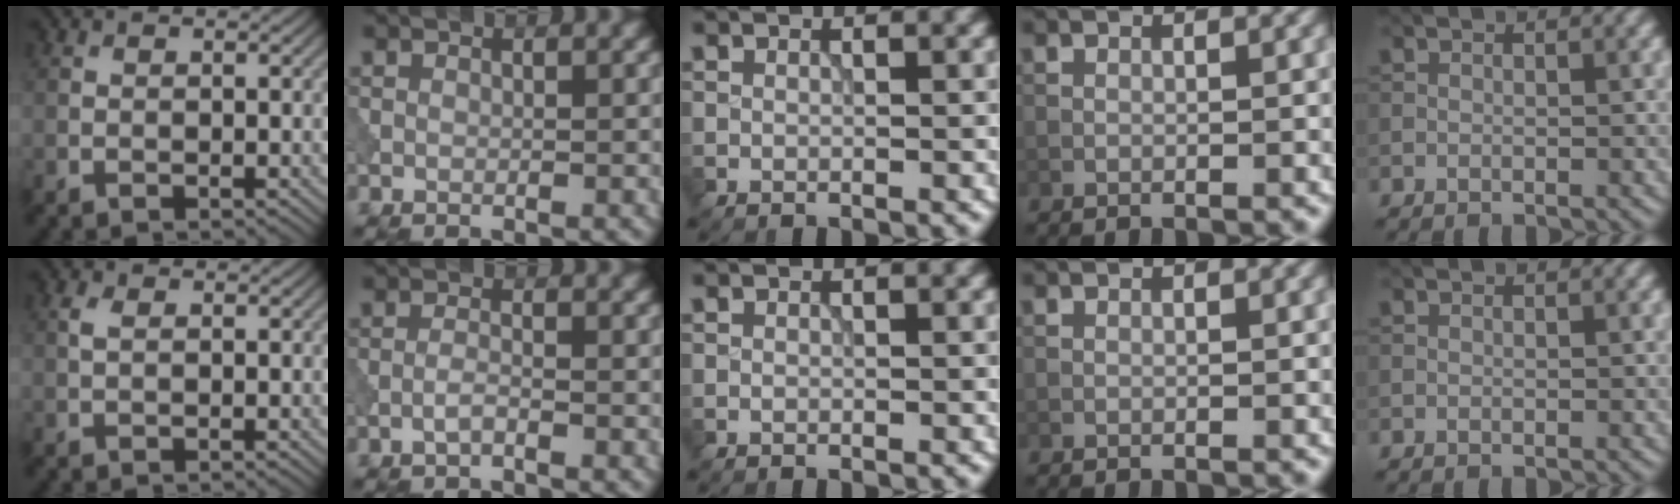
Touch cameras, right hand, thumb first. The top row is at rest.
{"thumb": {"total": 1.3, "force": [0.4, 0.7, 1.1], "torque": [-0.029, 0.003, 0.006]}, "index": {"total": 1.1, "force": [-0.7, 0.2, 0.8], "torque": [-0.018, 0.004, -0.017]}}